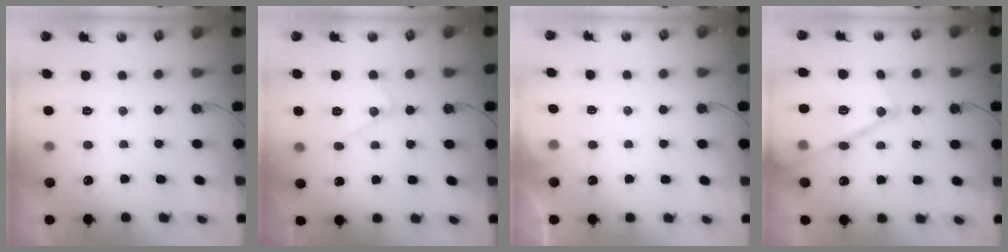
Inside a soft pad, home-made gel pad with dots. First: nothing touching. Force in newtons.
{"total": 12.2, "press": 12.2, "slide": 0.8}
{"total": 5.2, "press": 5.2, "slide": 0.6}
{"total": 18.0, "press": 18.0, "slide": 0.7}